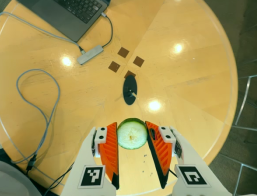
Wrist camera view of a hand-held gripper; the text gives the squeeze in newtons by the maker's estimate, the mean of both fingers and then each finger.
{"total": 8.7, "left": 9.0, "right": 8.5}